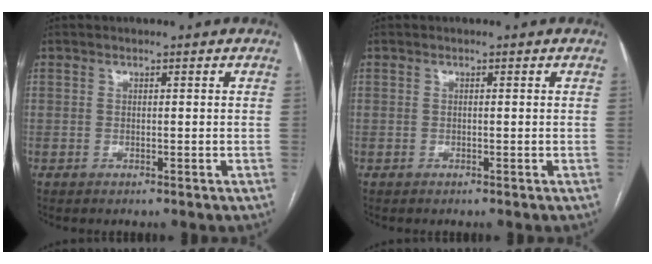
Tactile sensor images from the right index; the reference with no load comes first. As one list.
[{"total": 0.0}]